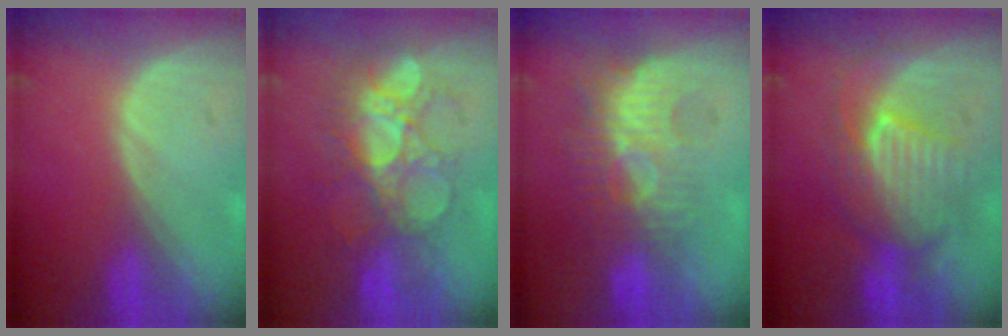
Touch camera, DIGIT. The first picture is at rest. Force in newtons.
{"total": 8.7, "press": 8.5, "slide": 1.6}
{"total": 9.4, "press": 8.4, "slide": 4.1}
{"total": 8.9, "press": 8.6, "slide": 2.1}